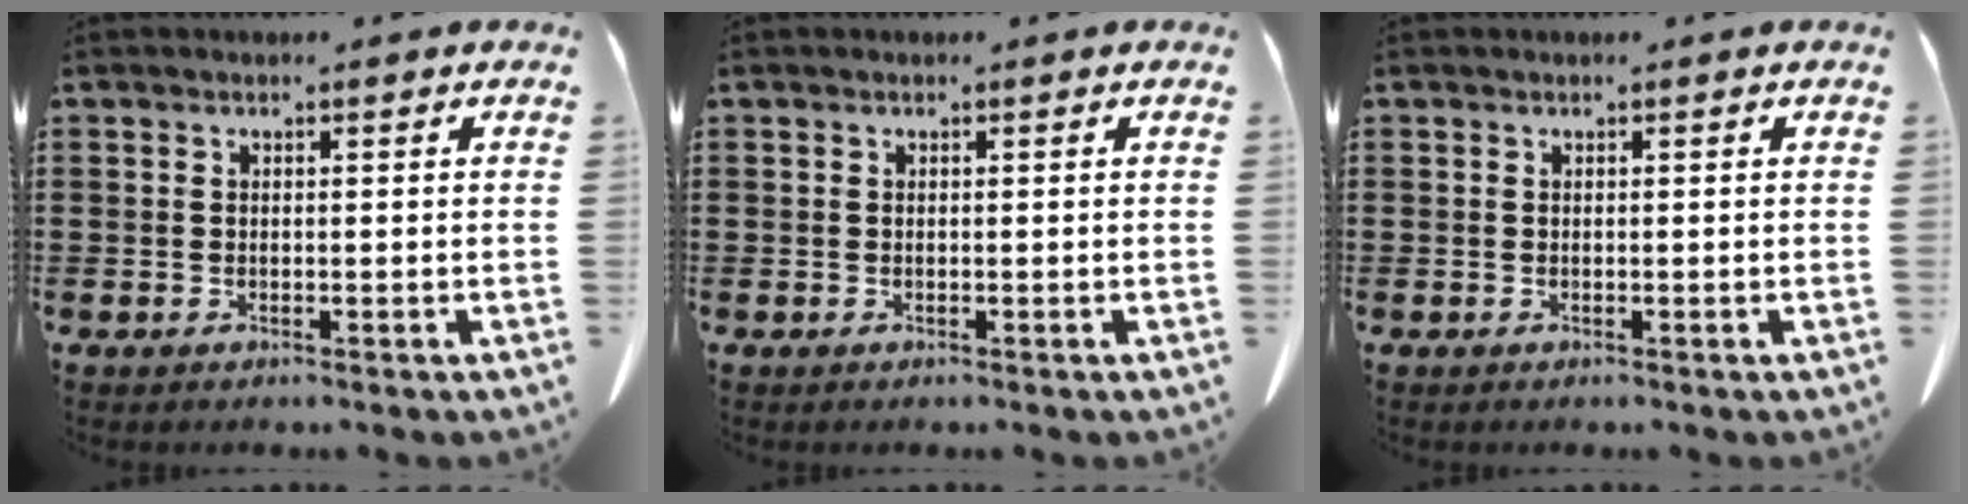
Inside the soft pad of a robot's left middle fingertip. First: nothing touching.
{"total": 0.0}
{"total": 0.0}